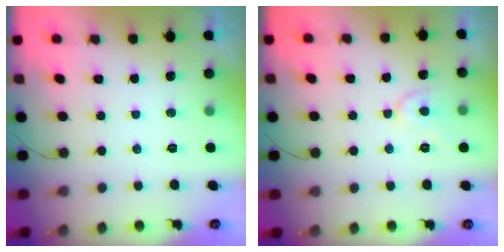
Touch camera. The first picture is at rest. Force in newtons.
{"total": 7.1, "press": 7.0, "slide": 0.9}